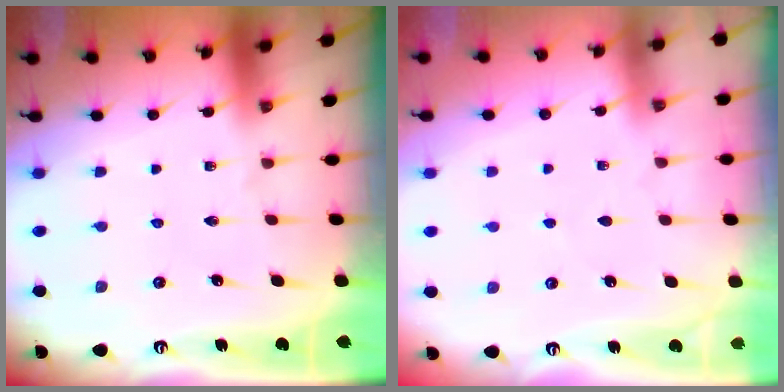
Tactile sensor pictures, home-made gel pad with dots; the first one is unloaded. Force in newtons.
{"total": 2.1, "press": 2.0, "slide": 0.3}